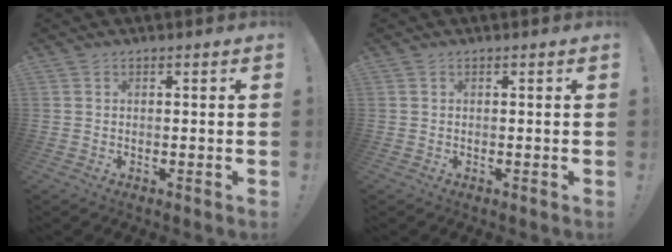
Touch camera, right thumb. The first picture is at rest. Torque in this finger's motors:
{"motor_torque": [0.00, 0.00, 0.00, 0.00, 0.00]}